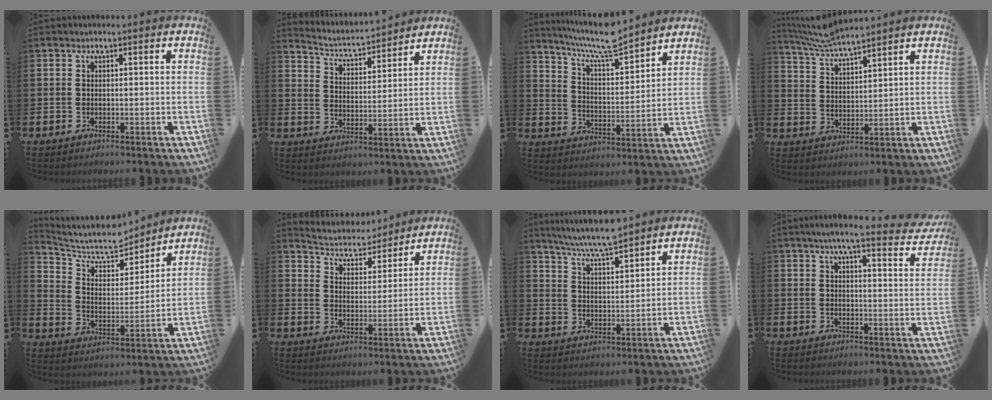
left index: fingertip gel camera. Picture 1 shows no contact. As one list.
[{"total": 4.2, "force": [4.0, 0.9, 0.8], "torque": [-0.042, -0.033, 0.064]}, {"total": 8.9, "force": [8.3, 0.9, 3.2], "torque": [-0.095, -0.048, 0.150]}, {"total": 5.9, "force": [5.7, 0.1, 1.5], "torque": [-0.052, -0.026, 0.105]}, {"total": 8.8, "force": [7.9, 2.8, 2.8], "torque": [-0.084, -0.061, 0.133]}, {"total": 5.3, "force": [5.1, 1.5, 0.5], "torque": [-0.044, -0.038, 0.087]}, {"total": 7.1, "force": [6.8, 0.2, 2.1], "torque": [-0.067, -0.036, 0.122]}, {"total": 5.8, "force": [5.0, 0.6, 2.9], "torque": [-0.055, -0.029, 0.080]}]